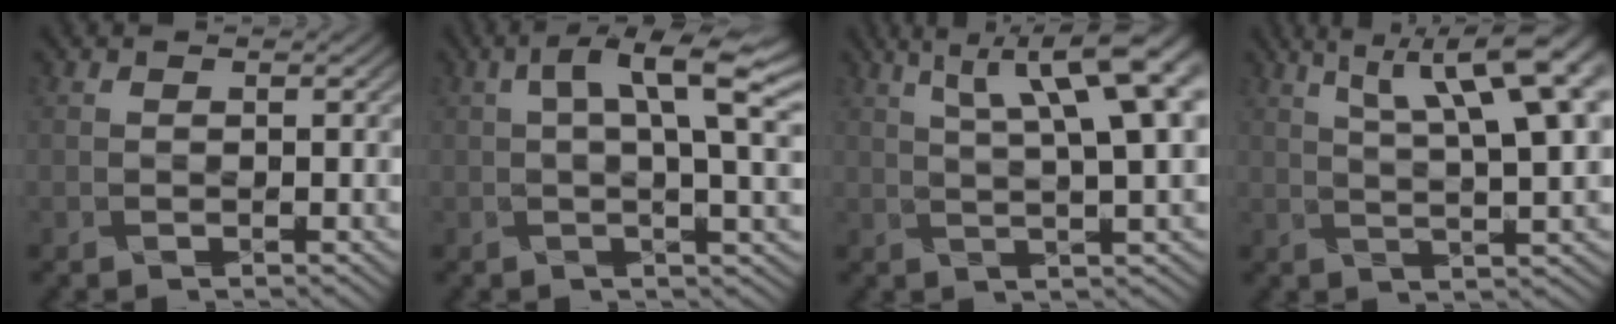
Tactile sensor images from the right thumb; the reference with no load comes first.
{"total": 9.0, "force": [2.4, 2.6, 8.3], "torque": [-0.125, 0.009, 0.036]}
{"total": 12.6, "force": [5.3, 3.3, 11.0], "torque": [-0.154, 0.028, 0.076]}
{"total": 13.8, "force": [6.1, 3.9, 11.7], "torque": [-0.169, 0.029, 0.087]}